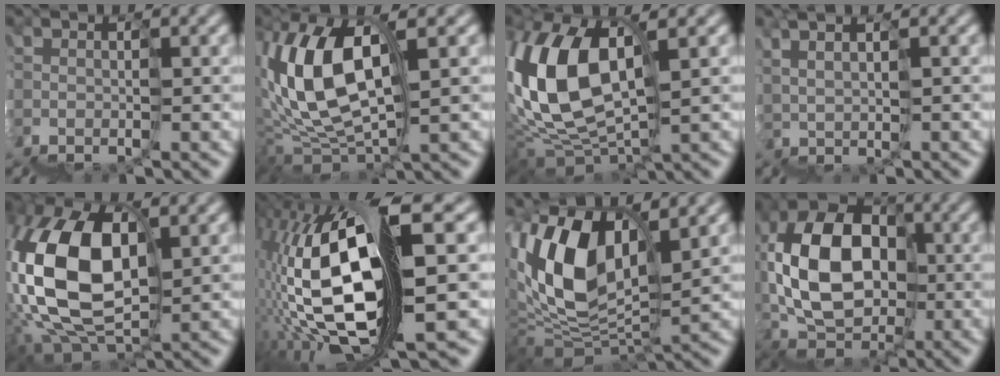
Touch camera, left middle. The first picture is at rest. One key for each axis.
{"total": 7.4, "fx": 4.1, "fy": 3.0, "fz": 5.5, "tx": -0.118, "ty": 0.041, "tz": 0.063}
{"total": 7.6, "fx": 3.9, "fy": 3.9, "fz": 5.2, "tx": -0.119, "ty": 0.036, "tz": 0.062}
{"total": 3.0, "fx": 2.9, "fy": -0.1, "fz": 0.6, "tx": 0.014, "ty": 0.039, "tz": 0.058}
{"total": 10.7, "fx": 2.9, "fy": 6.0, "fz": 8.4, "tx": -0.194, "ty": 0.043, "tz": 0.035}
{"total": 13.2, "fx": 2.2, "fy": 4.9, "fz": 12.1, "tx": -0.231, "ty": 0.011, "tz": 0.053}
{"total": 9.3, "fx": 5.0, "fy": 4.2, "fz": 6.6, "tx": -0.133, "ty": 0.038, "tz": 0.081}
{"total": 7.3, "fx": 2.0, "fy": 5.4, "fz": 4.4, "tx": -0.073, "ty": 0.053, "tz": 0.013}